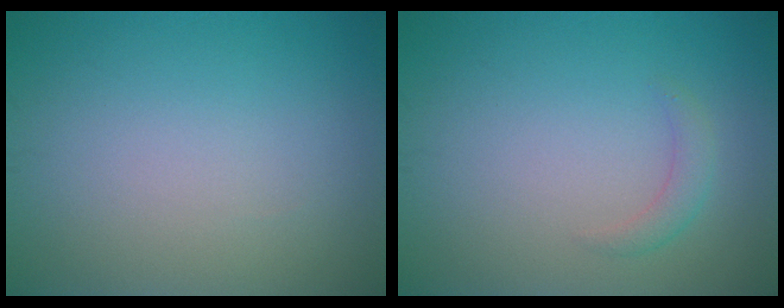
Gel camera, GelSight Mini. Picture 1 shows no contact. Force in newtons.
{"total": 1.4, "press": 1.4, "slide": 0.0}